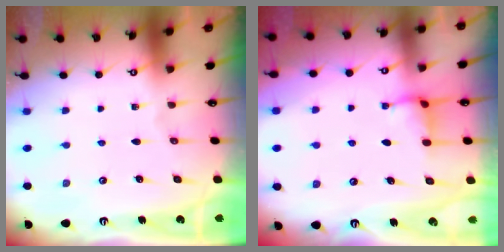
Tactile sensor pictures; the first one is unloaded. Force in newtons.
{"total": 3.0, "press": 3.0, "slide": 0.3}